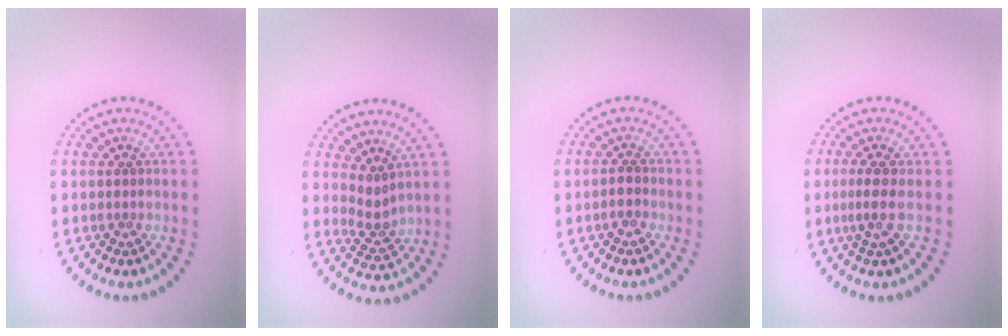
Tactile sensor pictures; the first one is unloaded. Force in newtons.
{"total": 2.0, "press": 1.3, "slide": 1.5}
{"total": 1.1, "press": 1.0, "slide": 0.6}
{"total": 2.1, "press": 1.4, "slide": 1.6}